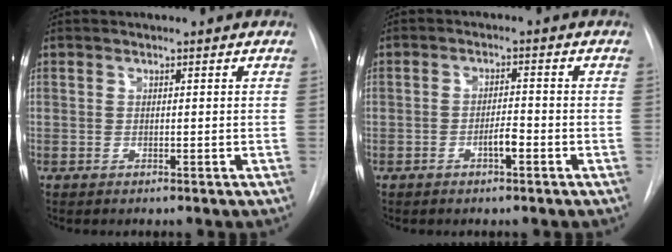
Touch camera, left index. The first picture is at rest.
{"total": 2.6, "force": [-1.2, 0.5, 2.2], "torque": [-0.037, 0.002, -0.021]}